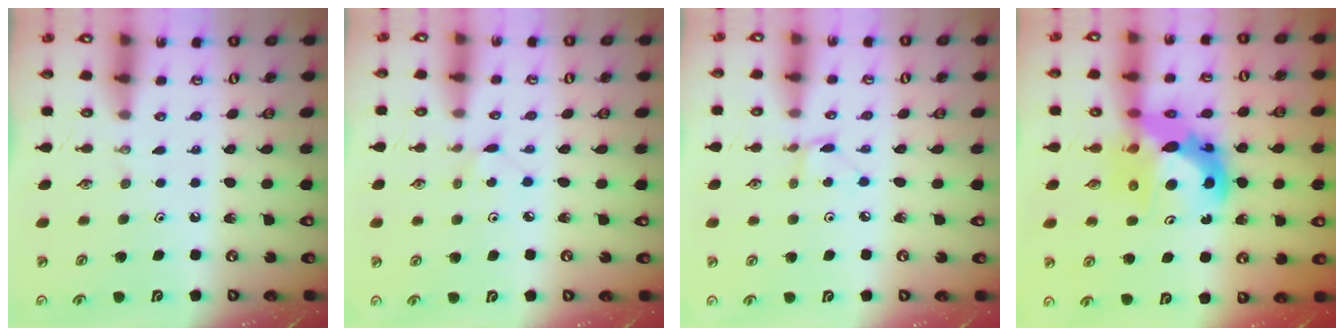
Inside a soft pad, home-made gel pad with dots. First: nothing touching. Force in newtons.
{"total": 2.5, "press": 2.5, "slide": 0.3}
{"total": 2.4, "press": 2.3, "slide": 0.3}
{"total": 13.7, "press": 13.7, "slide": 1.0}